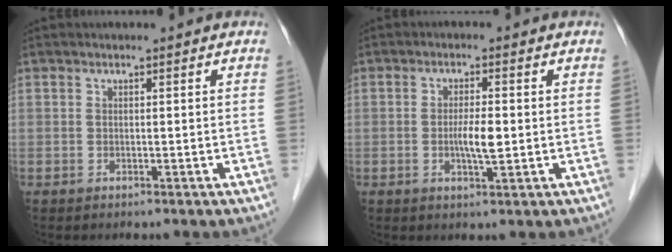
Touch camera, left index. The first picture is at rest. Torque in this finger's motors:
{"motor_torque": [0.43, 0.33, 0.12, 0.04]}